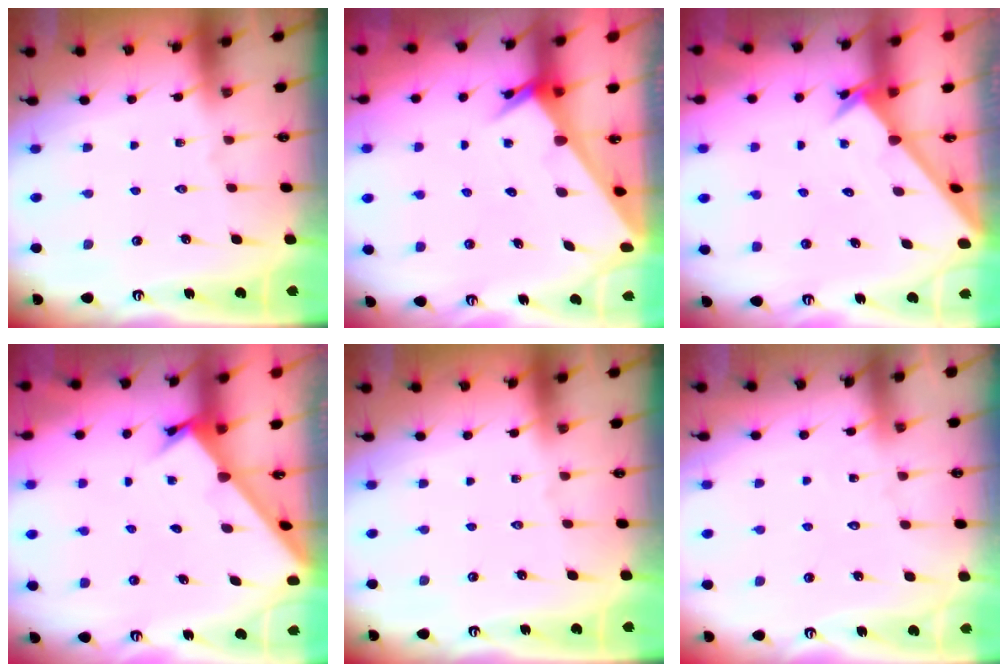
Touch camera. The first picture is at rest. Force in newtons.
{"total": 2.5, "press": 2.5, "slide": 0.1}
{"total": 2.6, "press": 2.6, "slide": 0.2}
{"total": 1.9, "press": 1.9, "slide": 0.2}
{"total": 0.0}
{"total": 5.9, "press": 5.9, "slide": 0.4}